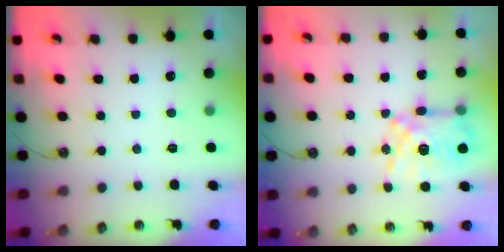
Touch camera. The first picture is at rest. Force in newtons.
{"total": 13.1, "press": 13.1, "slide": 1.1}